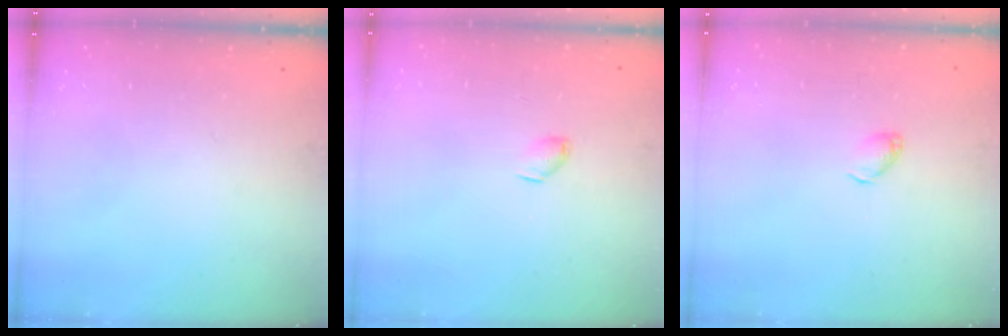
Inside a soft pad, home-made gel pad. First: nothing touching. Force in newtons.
{"total": 2.8, "press": 2.8, "slide": 0.5}
{"total": 2.9, "press": 2.9, "slide": 0.5}